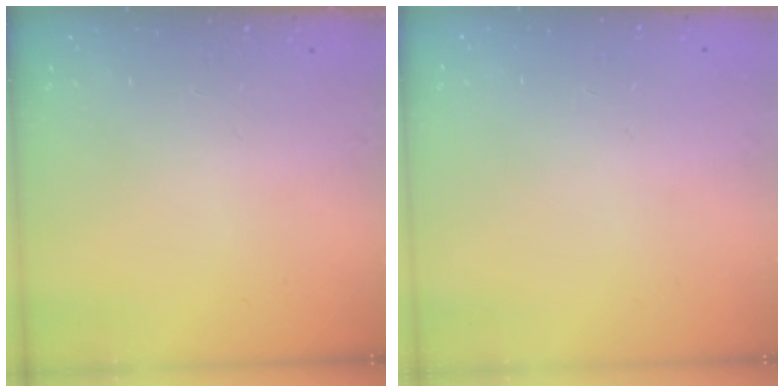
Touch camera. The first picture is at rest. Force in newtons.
{"total": 0.0}